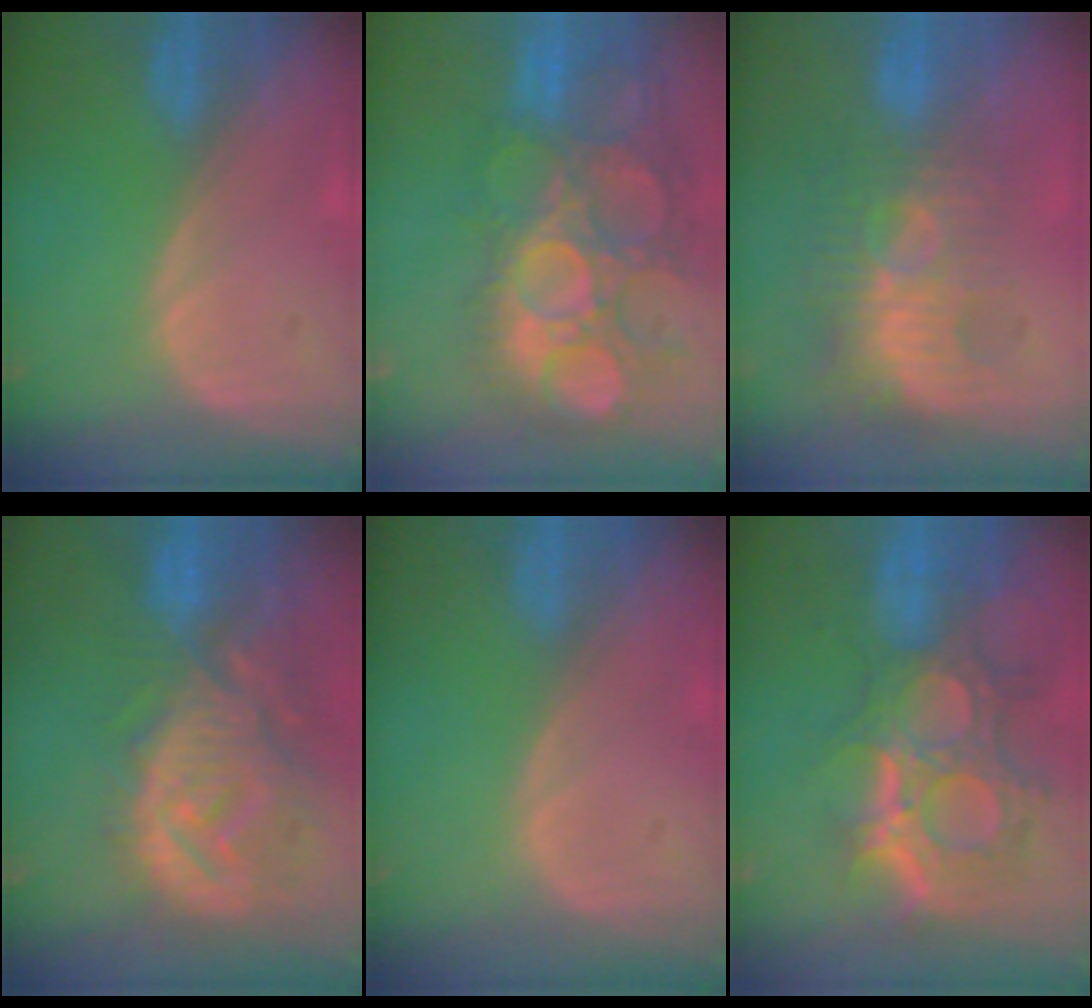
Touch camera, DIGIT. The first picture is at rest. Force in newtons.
{"total": 13.8, "press": 12.5, "slide": 5.8}
{"total": 9.9, "press": 8.5, "slide": 5.1}
{"total": 12.8, "press": 11.3, "slide": 6.0}
{"total": 0.0}
{"total": 11.9, "press": 10.7, "slide": 5.3}